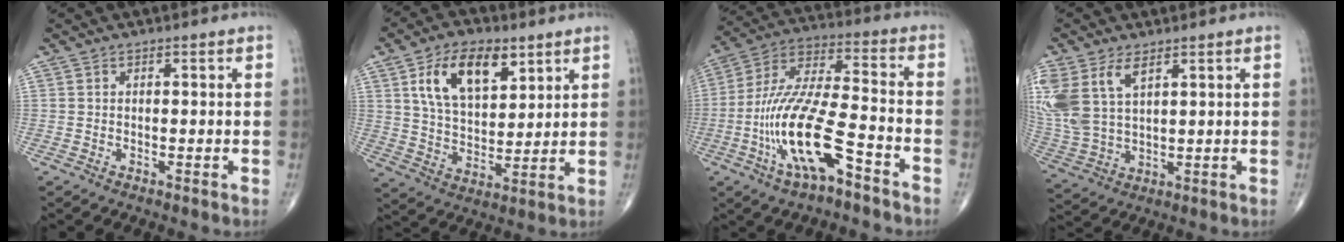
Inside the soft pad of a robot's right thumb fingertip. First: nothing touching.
{"total": 14.3, "force": [6.5, 7.9, 10.0], "torque": [-0.146, -0.023, 0.124]}
{"total": 17.5, "force": [-7.4, 5.3, 14.9], "torque": [-0.303, 0.049, -0.131]}
{"total": 14.6, "force": [6.2, 8.5, 10.1], "torque": [-0.245, -0.009, 0.132]}